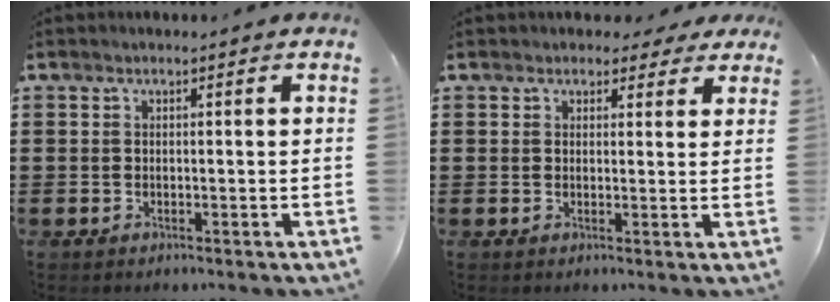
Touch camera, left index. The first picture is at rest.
{"total": 2.5, "force": [2.1, 1.3, 0.5], "torque": [-0.011, 0.003, 0.037]}